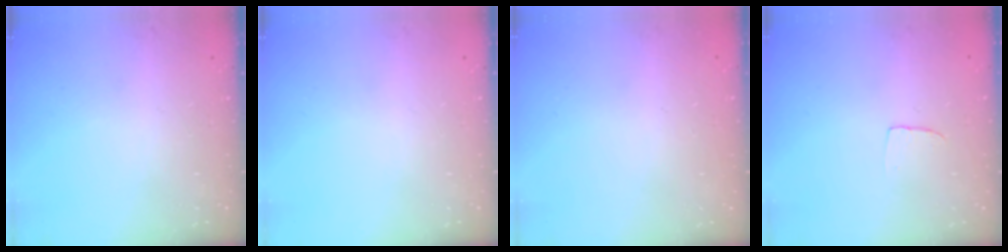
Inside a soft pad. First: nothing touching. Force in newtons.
{"total": 0.0}
{"total": 0.0}
{"total": 2.4, "press": 2.4, "slide": 0.1}